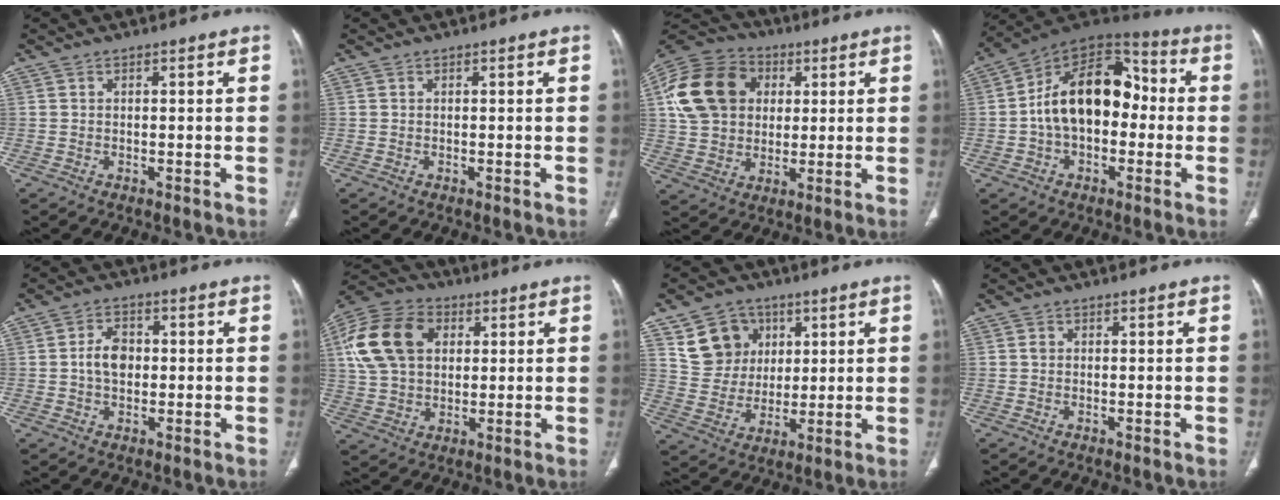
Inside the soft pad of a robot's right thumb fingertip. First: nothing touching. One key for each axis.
{"total": 0.0}
{"total": 18.9, "fx": 4.4, "fy": 14.9, "fz": 10.8, "tx": -0.206, "ty": 0.019, "tz": 0.077}
{"total": 18.3, "fx": -0.5, "fy": 11.8, "fz": 14.0, "tx": -0.199, "ty": 0.048, "tz": -0.019}
{"total": 5.5, "fx": 0.1, "fy": 3.9, "fz": 3.8, "tx": -0.058, "ty": 0.010, "tz": -0.003}
{"total": 16.8, "fx": 4.4, "fy": 11.9, "fz": 11.0, "tx": -0.206, "ty": 0.014, "tz": 0.079}
{"total": 11.4, "fx": 5.1, "fy": 9.6, "fz": 3.5, "tx": -0.028, "ty": -0.014, "tz": 0.100}
{"total": 0.6, "fx": 0.1, "fy": 0.5, "fz": 0.3, "tx": -0.002, "ty": 0.001, "tz": 0.000}